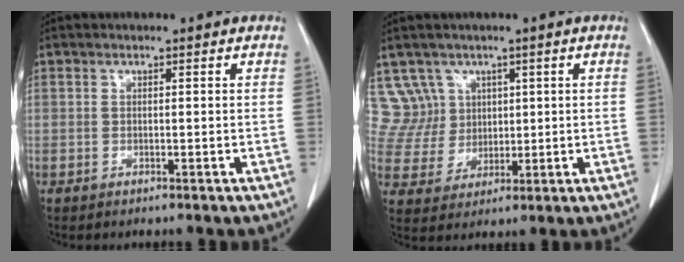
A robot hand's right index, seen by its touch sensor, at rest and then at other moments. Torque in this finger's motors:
{"motor_torque": [-0.61, 0.56, -0.35, -0.06]}